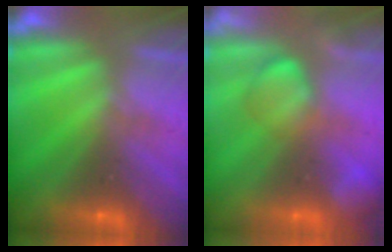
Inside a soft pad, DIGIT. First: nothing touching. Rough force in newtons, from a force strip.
{"total": 2.4}